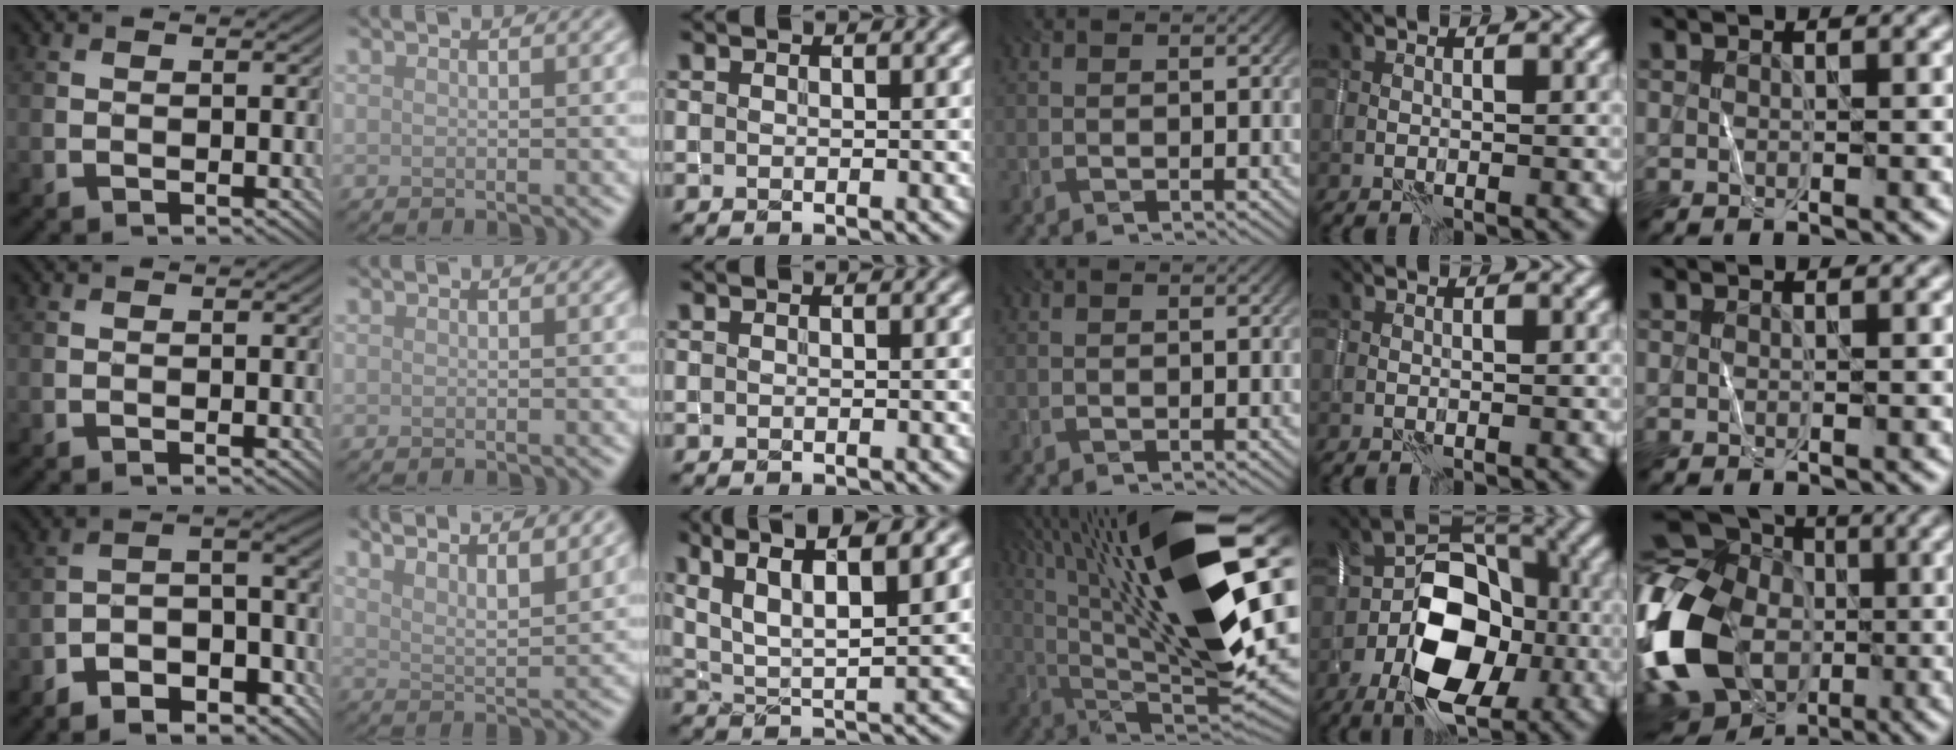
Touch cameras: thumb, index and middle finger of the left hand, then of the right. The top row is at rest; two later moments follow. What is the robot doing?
{"motion": "wrap", "object": "yarn"}